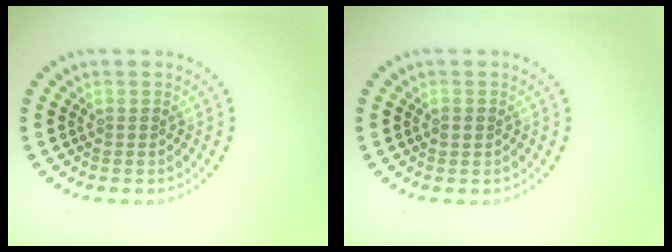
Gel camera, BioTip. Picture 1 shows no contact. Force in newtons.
{"total": 1.0, "press": 1.0, "slide": 0.1}